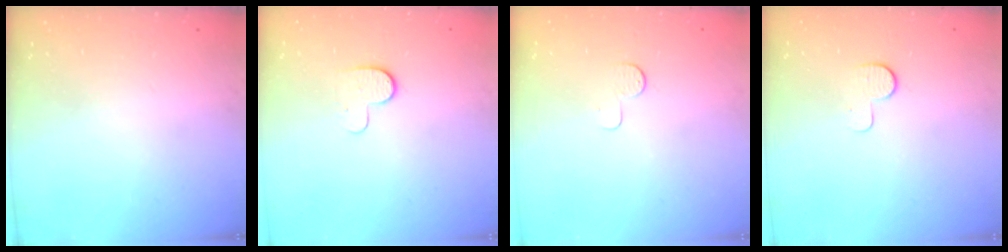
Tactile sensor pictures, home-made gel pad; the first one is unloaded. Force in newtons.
{"total": 5.4, "press": 5.3, "slide": 1.2}
{"total": 4.0, "press": 4.0, "slide": 0.4}
{"total": 7.6, "press": 7.5, "slide": 0.7}